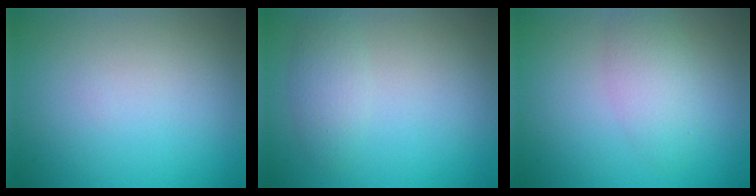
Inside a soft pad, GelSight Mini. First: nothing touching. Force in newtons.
{"total": 2.0, "press": 2.0, "slide": 0.0}
{"total": 1.9, "press": 1.9, "slide": 0.1}